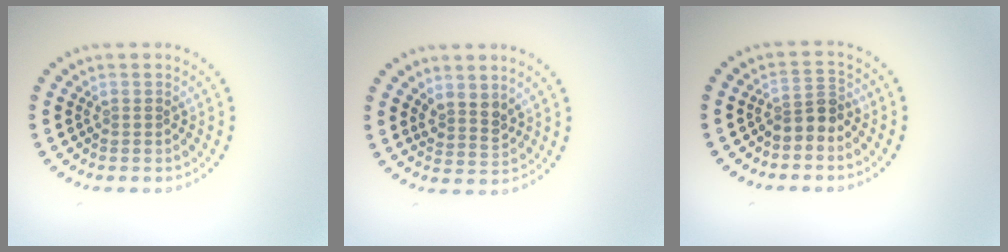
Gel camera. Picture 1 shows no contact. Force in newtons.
{"total": 2.0, "press": 1.6, "slide": 1.1}
{"total": 2.2, "press": 1.8, "slide": 1.4}